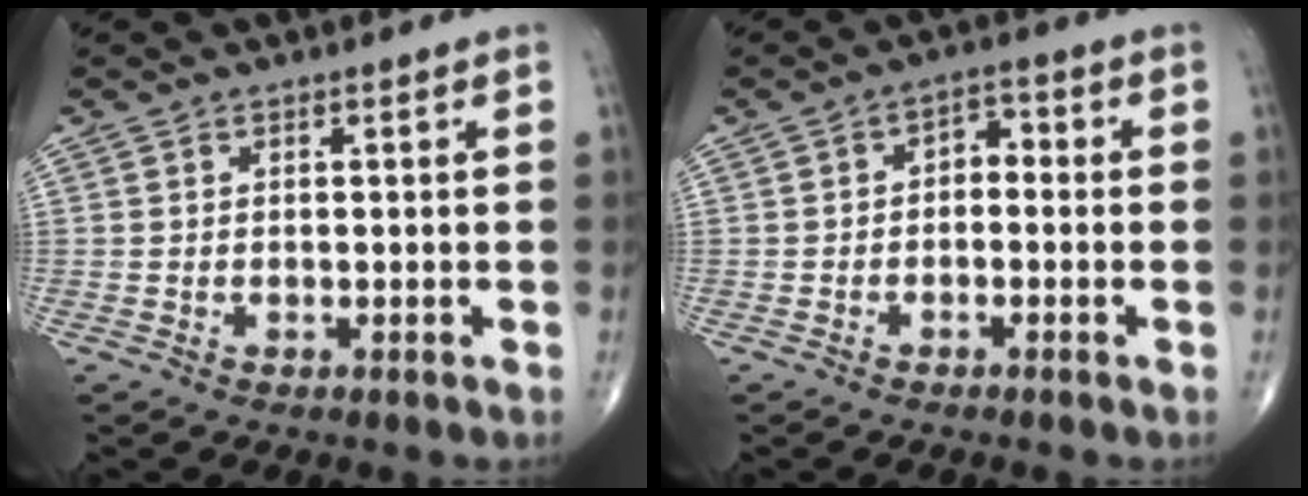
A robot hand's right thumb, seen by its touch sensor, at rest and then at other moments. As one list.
[{"total": 3.6, "force": [-0.5, 2.4, 2.7], "torque": [-0.025, 0.022, -0.019]}]